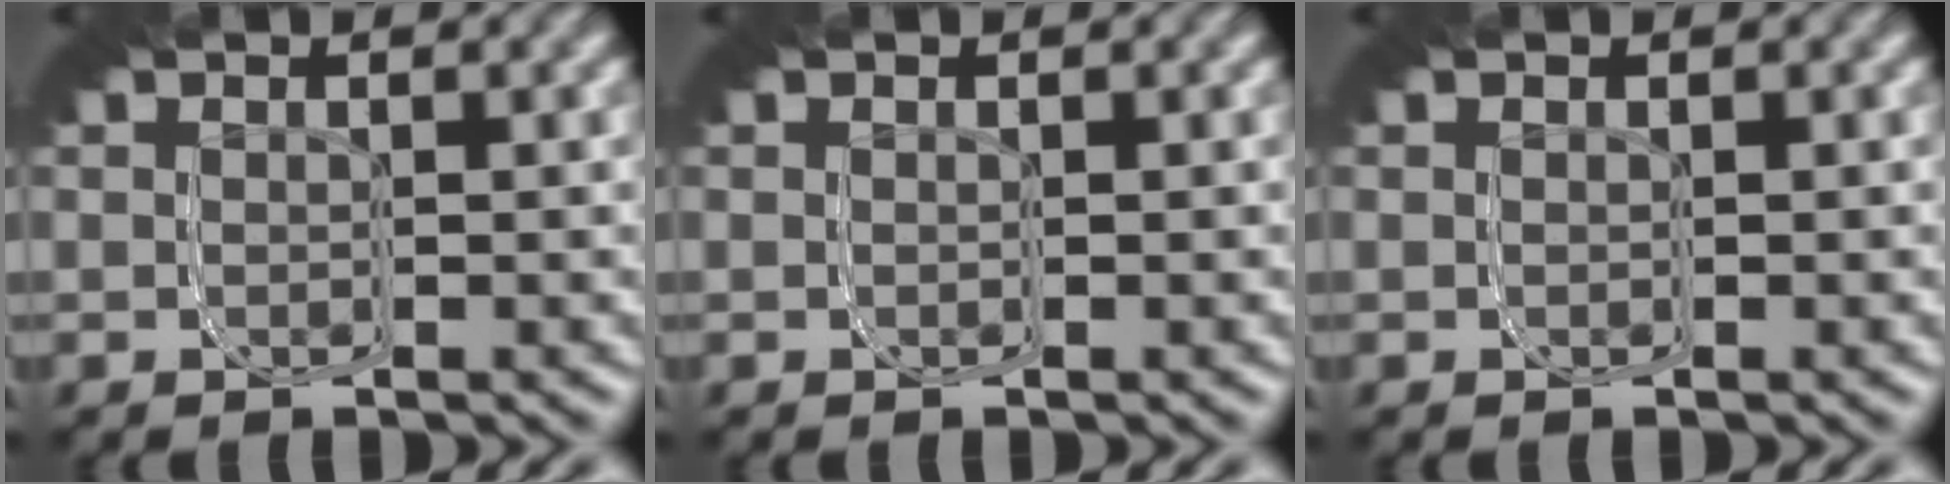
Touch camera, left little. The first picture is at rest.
{"total": 0.0}
{"total": 0.0}